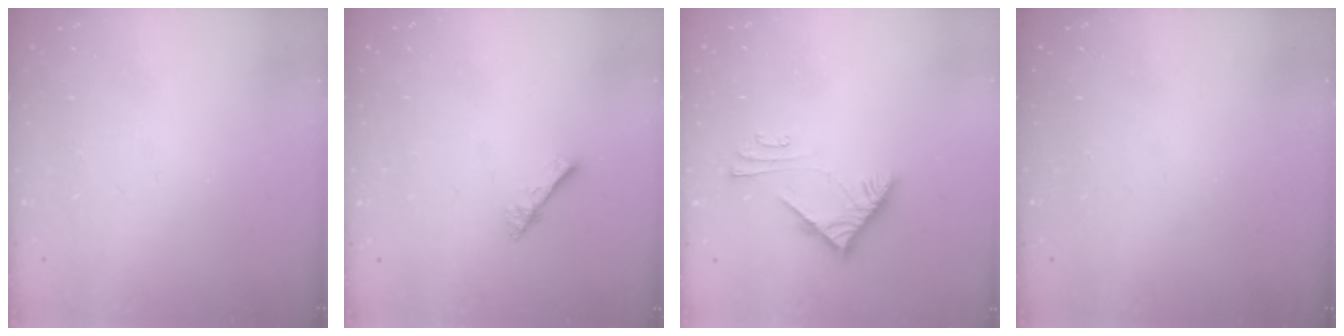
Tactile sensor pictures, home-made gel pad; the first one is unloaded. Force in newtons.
{"total": 1.8, "press": 1.8, "slide": 0.1}
{"total": 6.0, "press": 6.0, "slide": 0.7}
{"total": 0.0}